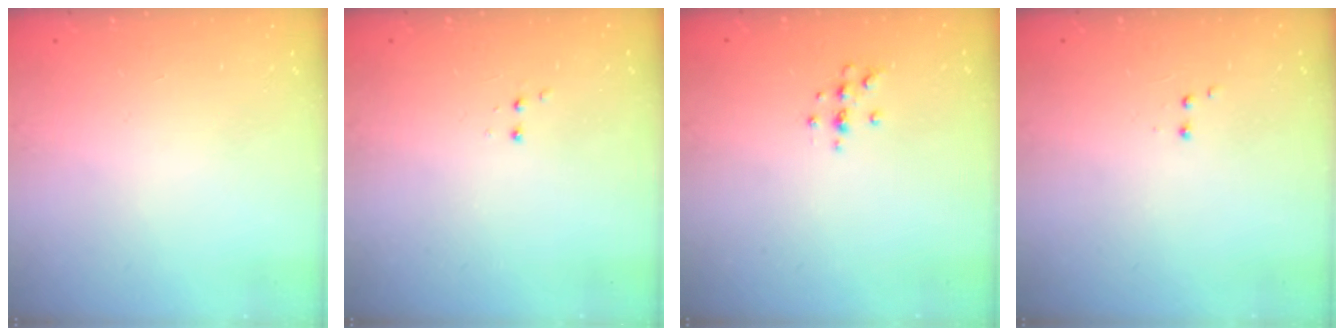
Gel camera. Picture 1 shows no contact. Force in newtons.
{"total": 2.8, "press": 2.8, "slide": 0.6}
{"total": 4.1, "press": 4.1, "slide": 0.4}
{"total": 1.9, "press": 1.8, "slide": 0.5}